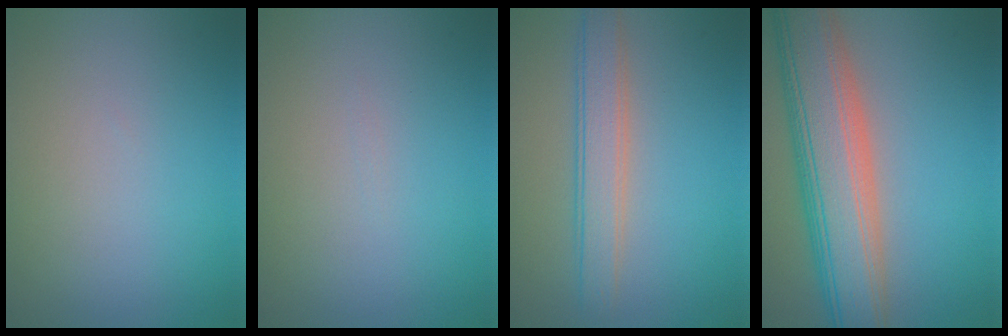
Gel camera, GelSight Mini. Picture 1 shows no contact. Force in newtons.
{"total": 0.0}
{"total": 3.6, "press": 3.6, "slide": 0.1}
{"total": 9.9, "press": 9.9, "slide": 0.5}